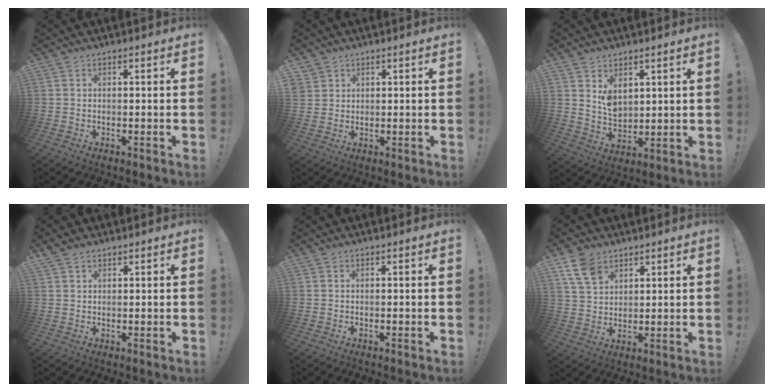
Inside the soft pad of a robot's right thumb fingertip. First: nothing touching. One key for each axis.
{"total": 2.2, "fx": 1.6, "fy": 1.5, "fz": 0.3, "tx": -0.005, "ty": -0.008, "tz": 0.031}
{"total": 6.7, "fx": 4.0, "fy": 4.6, "fz": 2.9, "tx": -0.045, "ty": -0.028, "tz": 0.077}
{"total": 2.1, "fx": 1.6, "fy": 1.0, "fz": 0.8, "tx": -0.017, "ty": -0.006, "tz": 0.033}
{"total": 0.0}
{"total": 8.7, "fx": 5.4, "fy": 5.4, "fz": 4.2, "tx": -0.079, "ty": -0.018, "tz": 0.108}